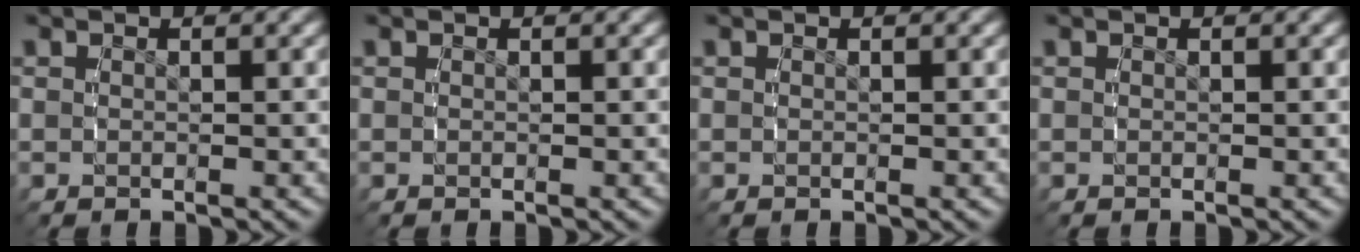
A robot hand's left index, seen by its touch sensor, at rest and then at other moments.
{"total": 0.0}
{"total": 0.0}
{"total": 0.0}